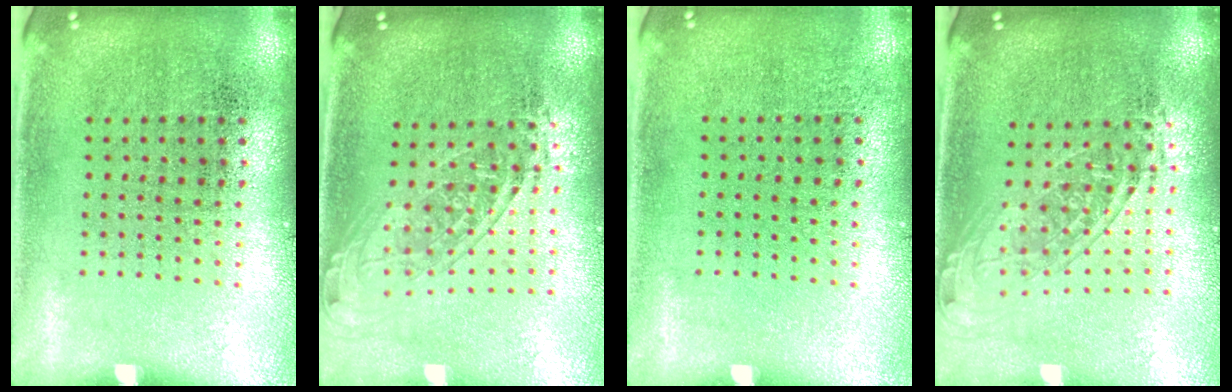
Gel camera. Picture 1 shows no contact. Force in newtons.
{"total": 1.5, "press": 1.3, "slide": 0.9}
{"total": 0.0}
{"total": 1.5, "press": 1.3, "slide": 0.9}